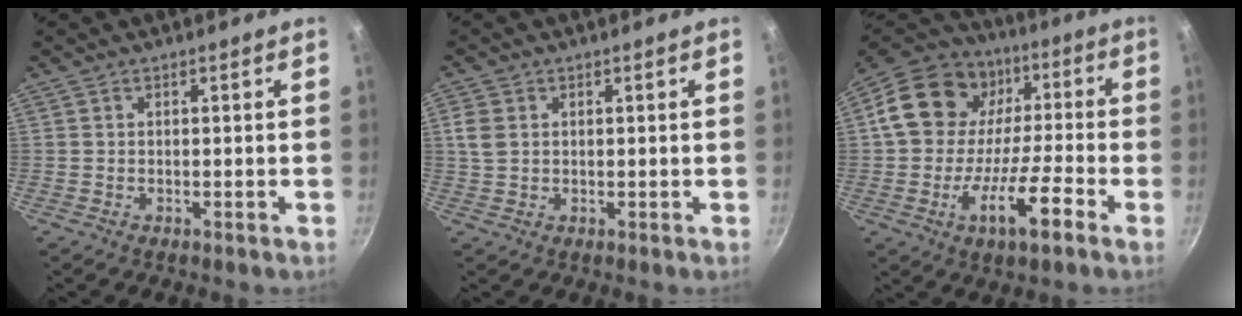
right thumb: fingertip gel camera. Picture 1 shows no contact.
{"total": 3.5, "force": [1.0, 2.7, 2.1], "torque": [-0.038, 0.000, 0.022]}
{"total": 19.2, "force": [-5.5, 12.6, 13.5], "torque": [-0.192, 0.054, -0.108]}